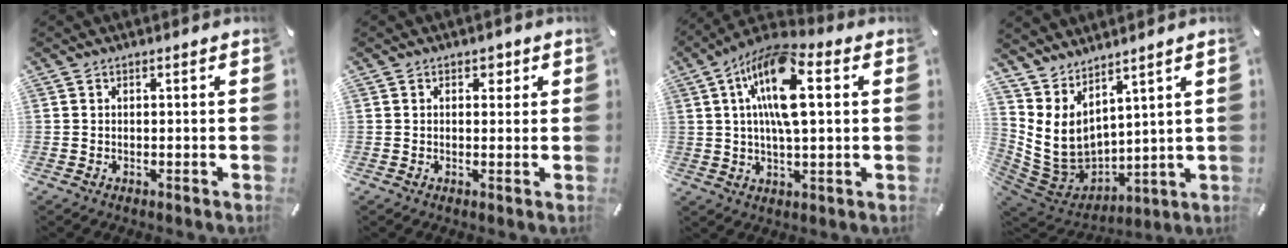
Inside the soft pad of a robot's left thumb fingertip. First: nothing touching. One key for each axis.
{"total": 2.0, "fx": 0.8, "fy": 1.6, "fz": 0.8, "tx": 0.006, "ty": -0.002, "tz": 0.007}
{"total": 14.6, "fx": 4.1, "fy": 5.8, "fz": 12.8, "tx": -0.248, "ty": -0.004, "tz": 0.067}
{"total": 10.1, "fx": 5.1, "fy": 7.6, "fz": 4.3, "tx": -0.102, "ty": -0.048, "tz": 0.112}